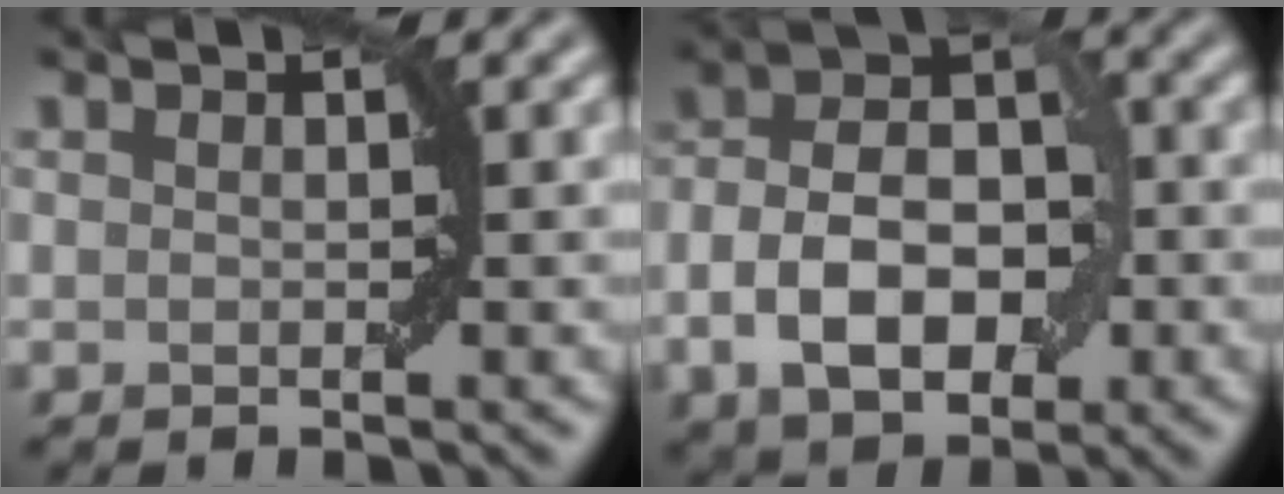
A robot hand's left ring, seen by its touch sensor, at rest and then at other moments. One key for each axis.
{"total": 8.2, "fx": -2.3, "fy": 4.9, "fz": 6.1, "tx": -0.107, "ty": 0.011, "tz": -0.045}